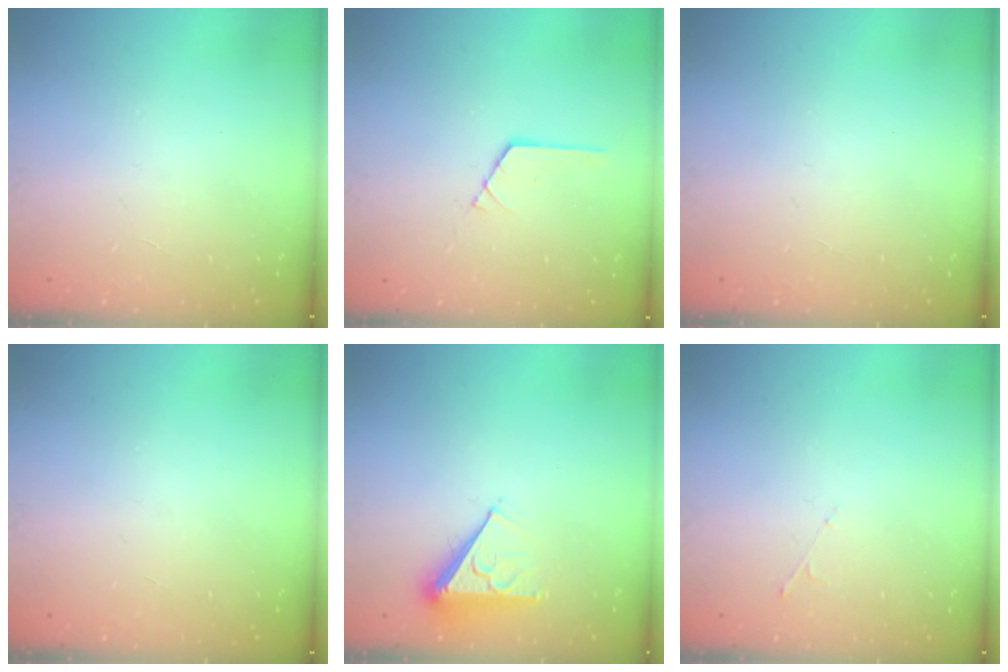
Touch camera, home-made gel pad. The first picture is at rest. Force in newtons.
{"total": 1.3, "press": 1.3, "slide": 0.1}
{"total": 0.0}
{"total": 0.0}
{"total": 6.0, "press": 6.0, "slide": 0.9}
{"total": 3.0, "press": 3.0, "slide": 0.5}